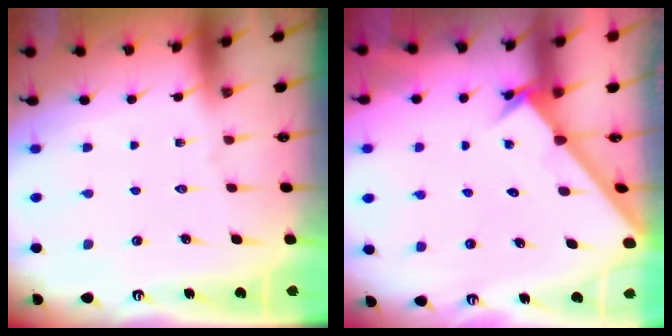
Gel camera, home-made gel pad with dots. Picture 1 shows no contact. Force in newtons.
{"total": 1.9, "press": 1.9, "slide": 0.2}